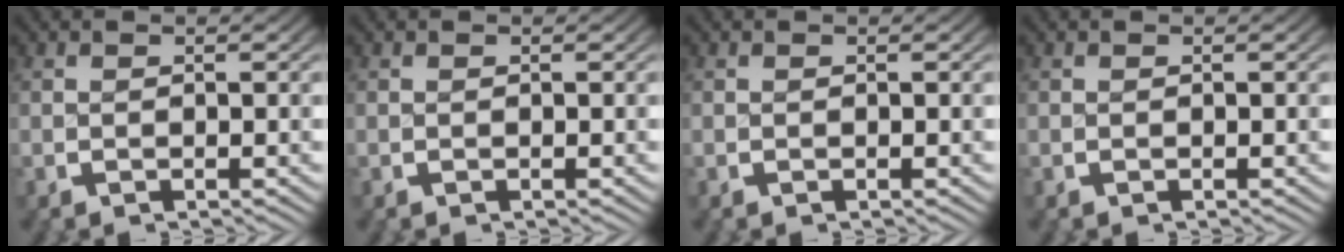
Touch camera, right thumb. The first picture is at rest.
{"total": 0.0}
{"total": 0.0}
{"total": 0.0}